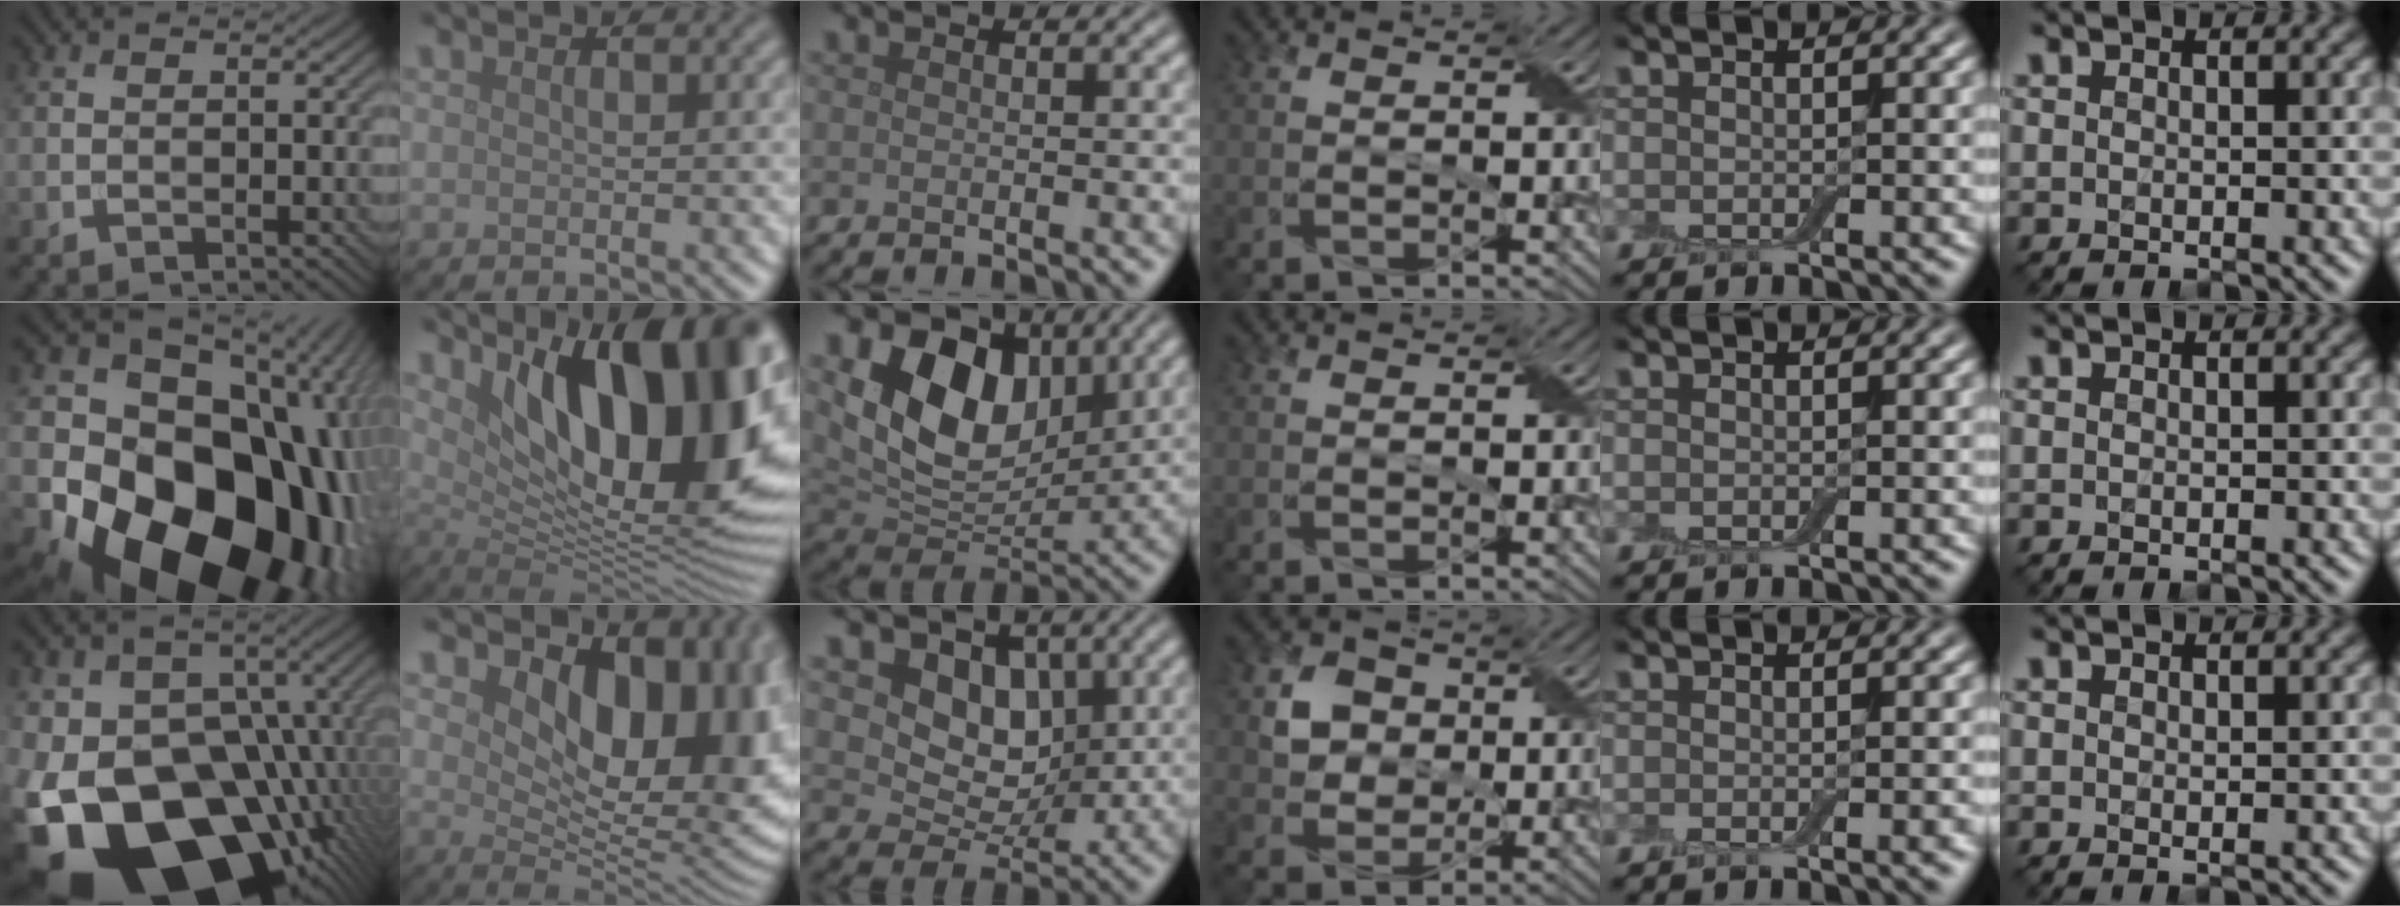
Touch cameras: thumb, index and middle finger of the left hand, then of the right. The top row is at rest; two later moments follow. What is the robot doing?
{"motion": "peel", "object": "aluminum foil"}